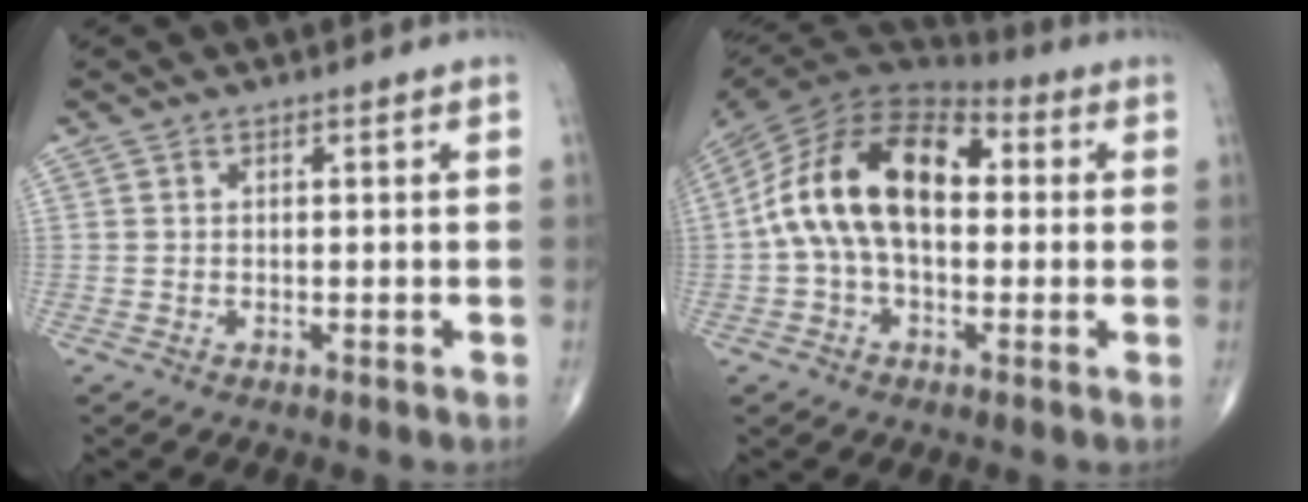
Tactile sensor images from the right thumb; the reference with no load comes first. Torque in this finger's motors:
{"motor_torque": [1.60, 1.74, 1.45, -0.48, 0.64]}